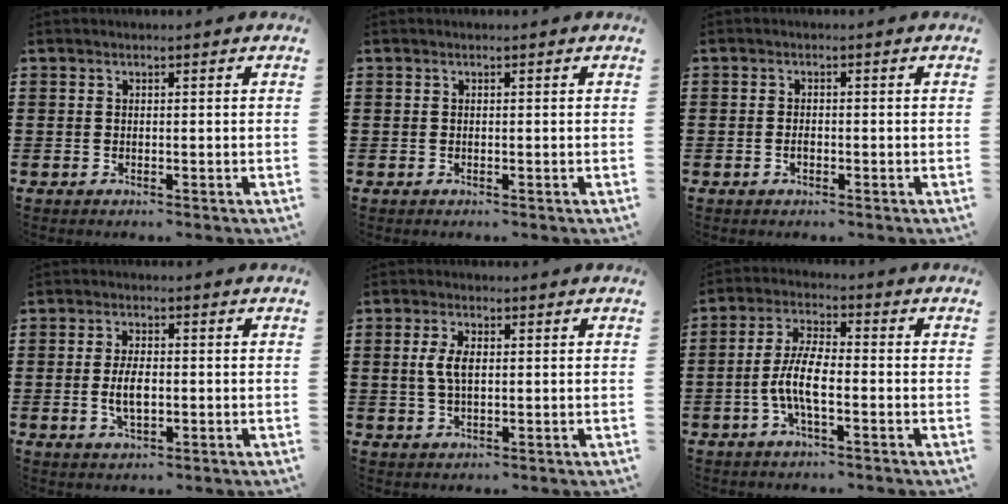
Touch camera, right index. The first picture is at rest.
{"total": 0.0}
{"total": 1.1, "force": [-0.4, 0.6, 0.9], "torque": [-0.019, -0.002, -0.007]}
{"total": 4.6, "force": [-0.5, 2.0, 4.1], "torque": [-0.088, -0.002, -0.012]}
{"total": 4.2, "force": [0.5, 2.0, 3.7], "torque": [-0.083, 0.006, 0.004]}
{"total": 6.6, "force": [-1.8, 2.0, 6.0], "torque": [-0.144, -0.011, -0.043]}